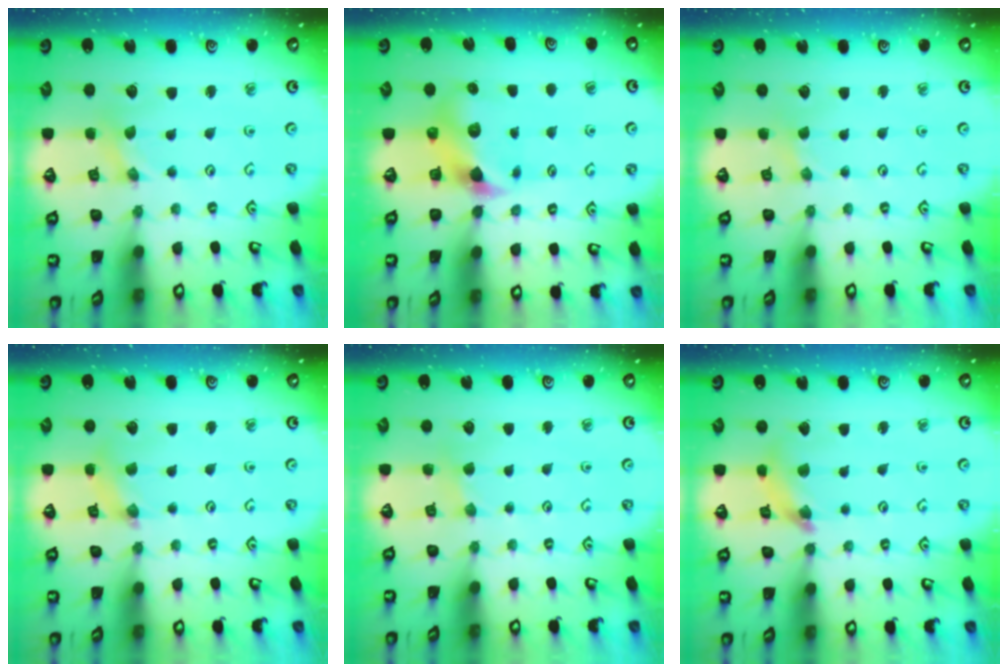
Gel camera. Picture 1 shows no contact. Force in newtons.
{"total": 7.6, "press": 7.5, "slide": 1.0}
{"total": 0.0}
{"total": 2.1, "press": 2.1, "slide": 0.3}
{"total": 2.3, "press": 2.3, "slide": 0.4}
{"total": 6.9, "press": 6.8, "slide": 0.8}